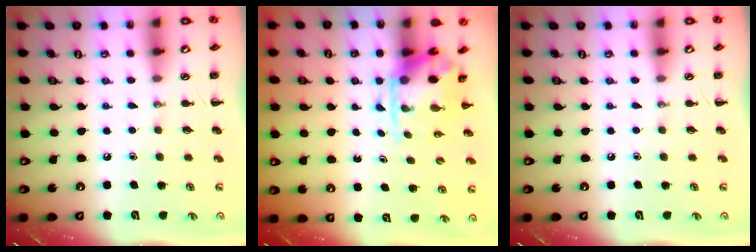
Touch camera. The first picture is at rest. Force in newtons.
{"total": 3.7, "press": 3.6, "slide": 0.9}
{"total": 0.0}